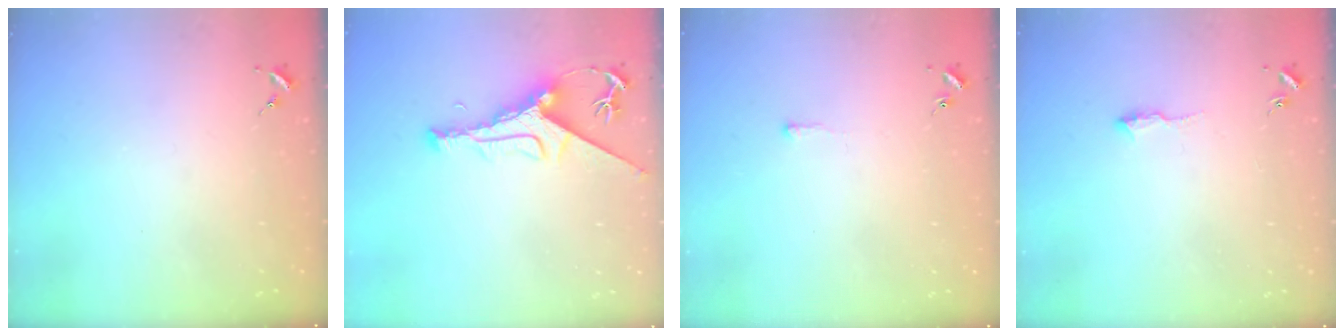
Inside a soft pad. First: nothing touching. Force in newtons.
{"total": 9.6, "press": 9.5, "slide": 1.4}
{"total": 2.6, "press": 2.6, "slide": 0.4}
{"total": 5.8, "press": 5.8, "slide": 0.5}